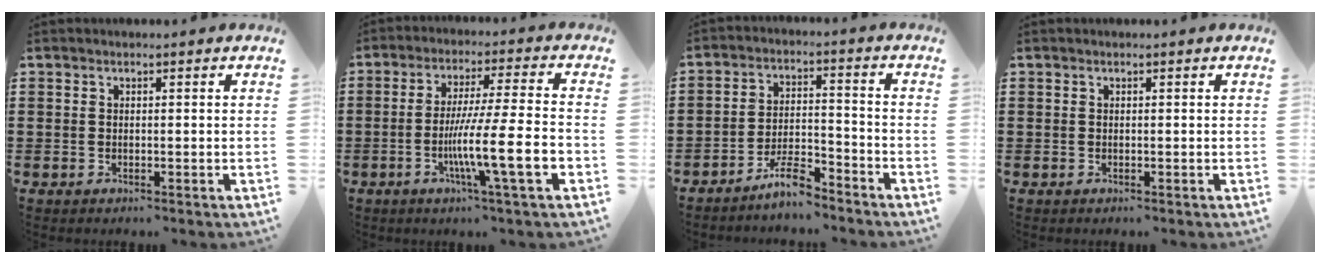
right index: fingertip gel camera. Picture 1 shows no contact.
{"total": 12.0, "force": [-3.9, 0.8, 11.3], "torque": [-0.205, -0.012, -0.072]}
{"total": 6.1, "force": [-5.3, 1.0, 2.9], "torque": [-0.061, 0.006, -0.102]}
{"total": 0.0}